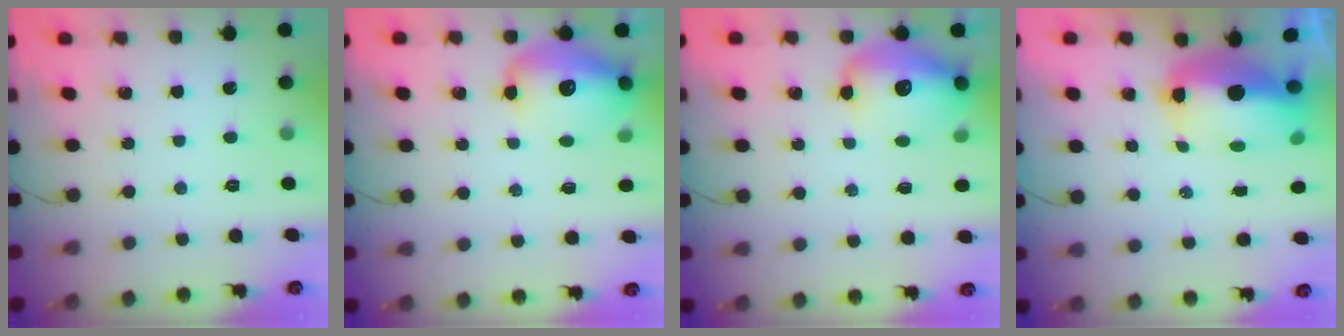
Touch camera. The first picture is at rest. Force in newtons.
{"total": 13.8, "press": 13.3, "slide": 3.8}
{"total": 13.8, "press": 13.3, "slide": 3.8}
{"total": 11.5, "press": 11.3, "slide": 2.2}